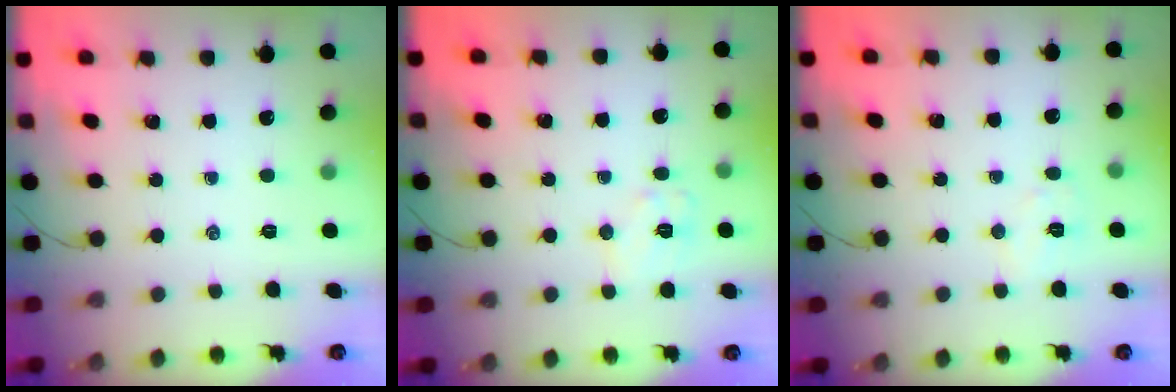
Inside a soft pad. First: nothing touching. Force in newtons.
{"total": 6.5, "press": 6.5, "slide": 0.4}
{"total": 4.0, "press": 3.9, "slide": 0.8}